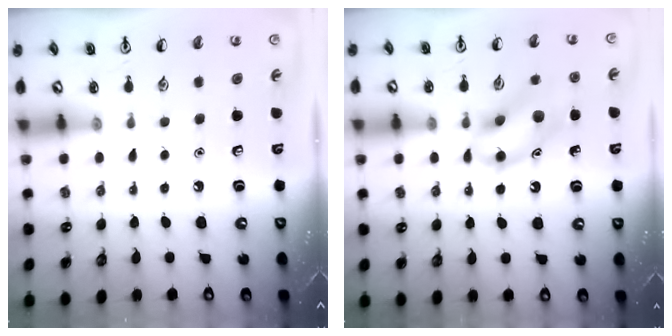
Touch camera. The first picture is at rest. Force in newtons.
{"total": 12.4, "press": 12.3, "slide": 1.7}